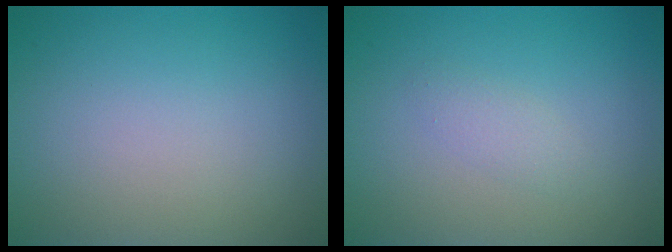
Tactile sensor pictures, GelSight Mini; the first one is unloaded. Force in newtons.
{"total": 1.2, "press": 1.2, "slide": 0.0}